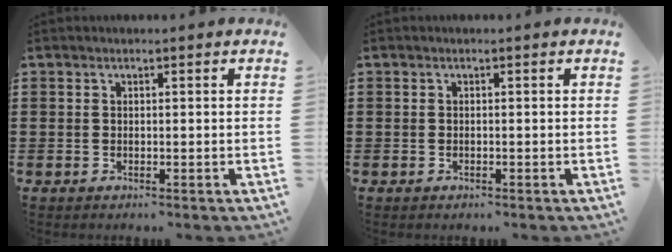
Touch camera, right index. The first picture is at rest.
{"total": 0.0}